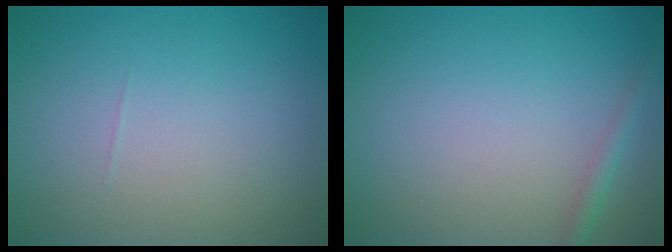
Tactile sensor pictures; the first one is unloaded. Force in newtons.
{"total": 1.3, "press": 1.2, "slide": 0.1}